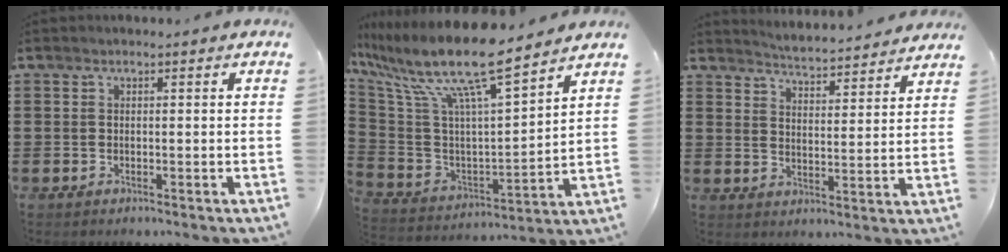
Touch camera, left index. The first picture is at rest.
{"total": 14.2, "force": [10.3, 1.8, 9.6], "torque": [-0.216, -0.069, 0.167]}
{"total": 4.1, "force": [4.1, -0.6, 0.0], "torque": [-0.018, -0.034, 0.068]}